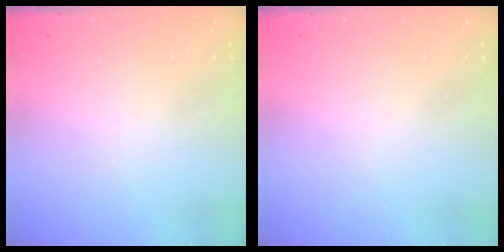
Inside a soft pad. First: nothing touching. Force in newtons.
{"total": 0.0}